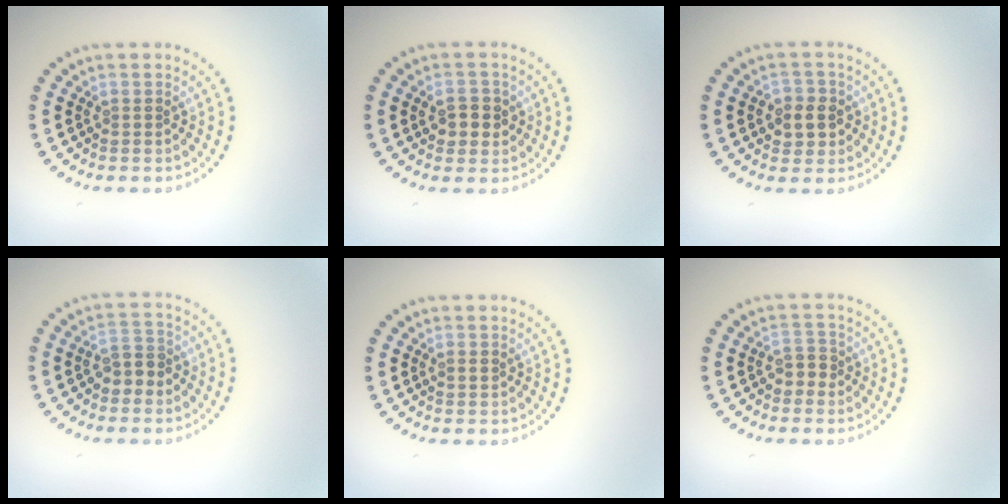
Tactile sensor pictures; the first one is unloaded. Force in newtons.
{"total": 2.7, "press": 2.6, "slide": 0.5}
{"total": 2.8, "press": 2.7, "slide": 0.8}
{"total": 2.6, "press": 2.4, "slide": 0.8}
{"total": 1.0, "press": 1.0, "slide": 0.1}
{"total": 1.8, "press": 1.7, "slide": 0.8}